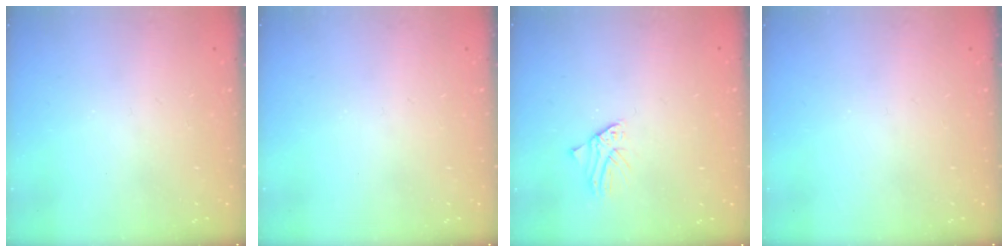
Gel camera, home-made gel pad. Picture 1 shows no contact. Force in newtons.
{"total": 0.0}
{"total": 1.1, "press": 1.1, "slide": 0.1}
{"total": 0.0}